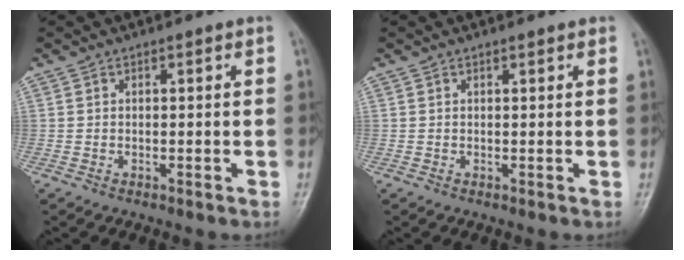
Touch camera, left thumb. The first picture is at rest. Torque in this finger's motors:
{"motor_torque": [-0.11, -0.02, -0.10, -0.01, 0.02]}